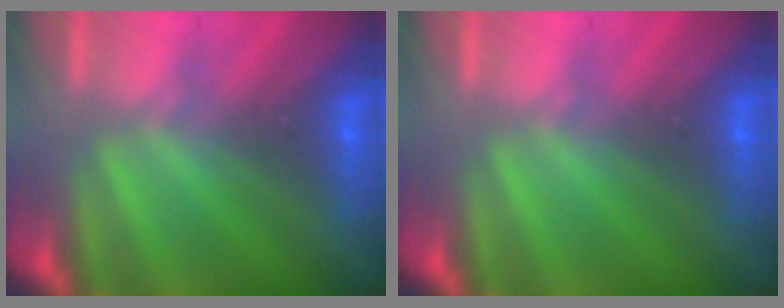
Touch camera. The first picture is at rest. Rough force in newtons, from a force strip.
{"total": 0.0}